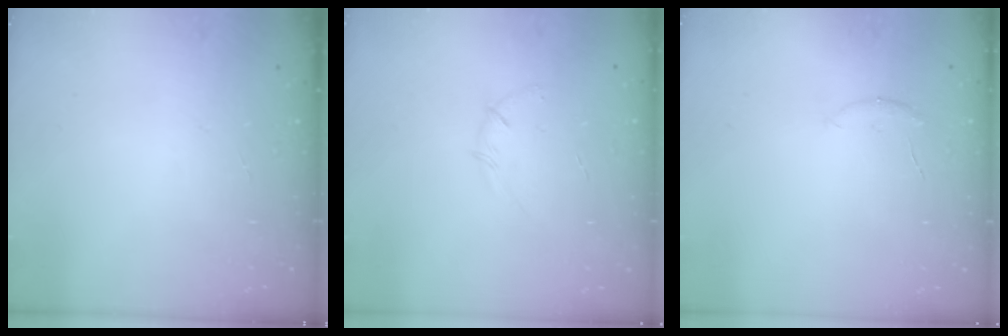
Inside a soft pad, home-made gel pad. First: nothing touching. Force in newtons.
{"total": 3.7, "press": 3.6, "slide": 0.9}
{"total": 5.0, "press": 4.9, "slide": 1.0}